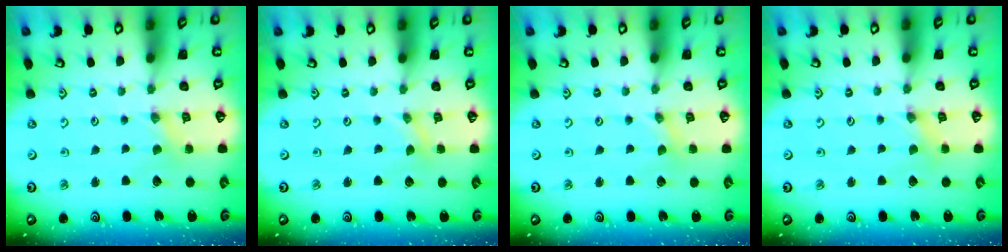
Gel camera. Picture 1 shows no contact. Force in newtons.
{"total": 0.0}
{"total": 0.0}
{"total": 0.0}